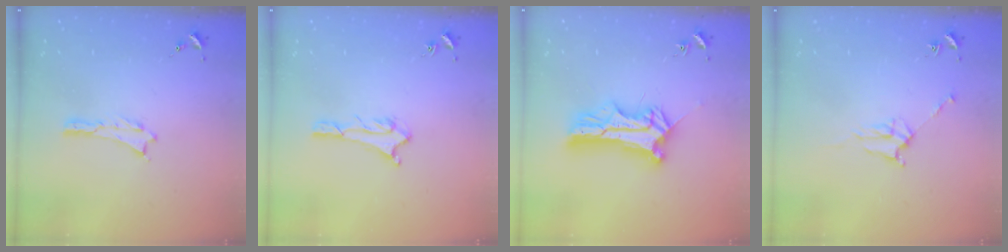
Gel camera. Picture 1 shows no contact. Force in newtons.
{"total": 1.6, "press": 1.6, "slide": 0.1}
{"total": 10.0, "press": 9.9, "slide": 1.0}
{"total": 3.7, "press": 3.6, "slide": 0.5}